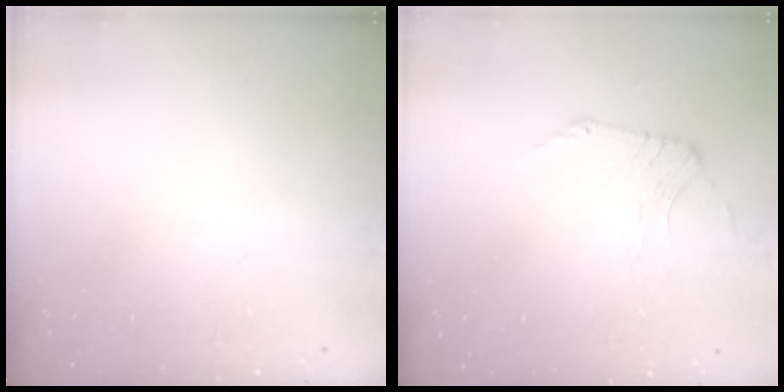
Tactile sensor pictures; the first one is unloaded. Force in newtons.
{"total": 2.4, "press": 2.4, "slide": 0.5}